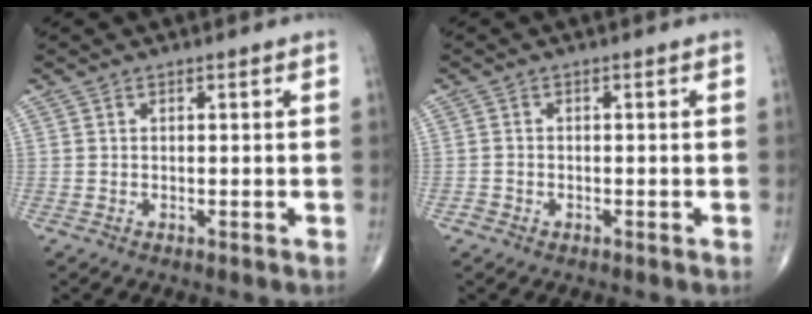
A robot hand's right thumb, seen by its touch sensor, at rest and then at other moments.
{"total": 1.1, "force": [-0.6, 0.9, 0.3], "torque": [-0.005, 0.005, -0.012]}